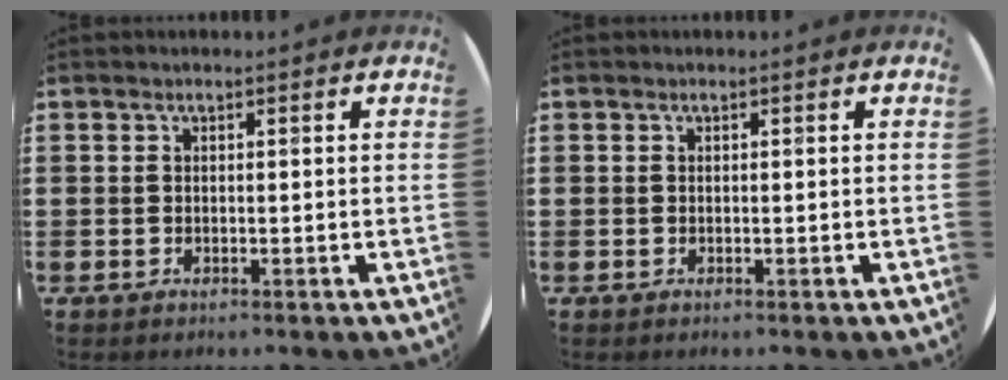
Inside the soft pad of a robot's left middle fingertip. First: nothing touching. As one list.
[{"total": 0.0}]